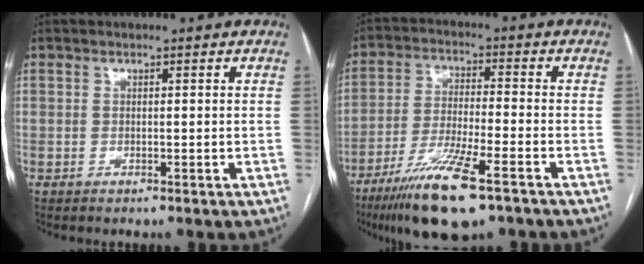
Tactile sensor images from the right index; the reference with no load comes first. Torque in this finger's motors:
{"motor_torque": [1.57, -0.57, 0.39, 0.17]}